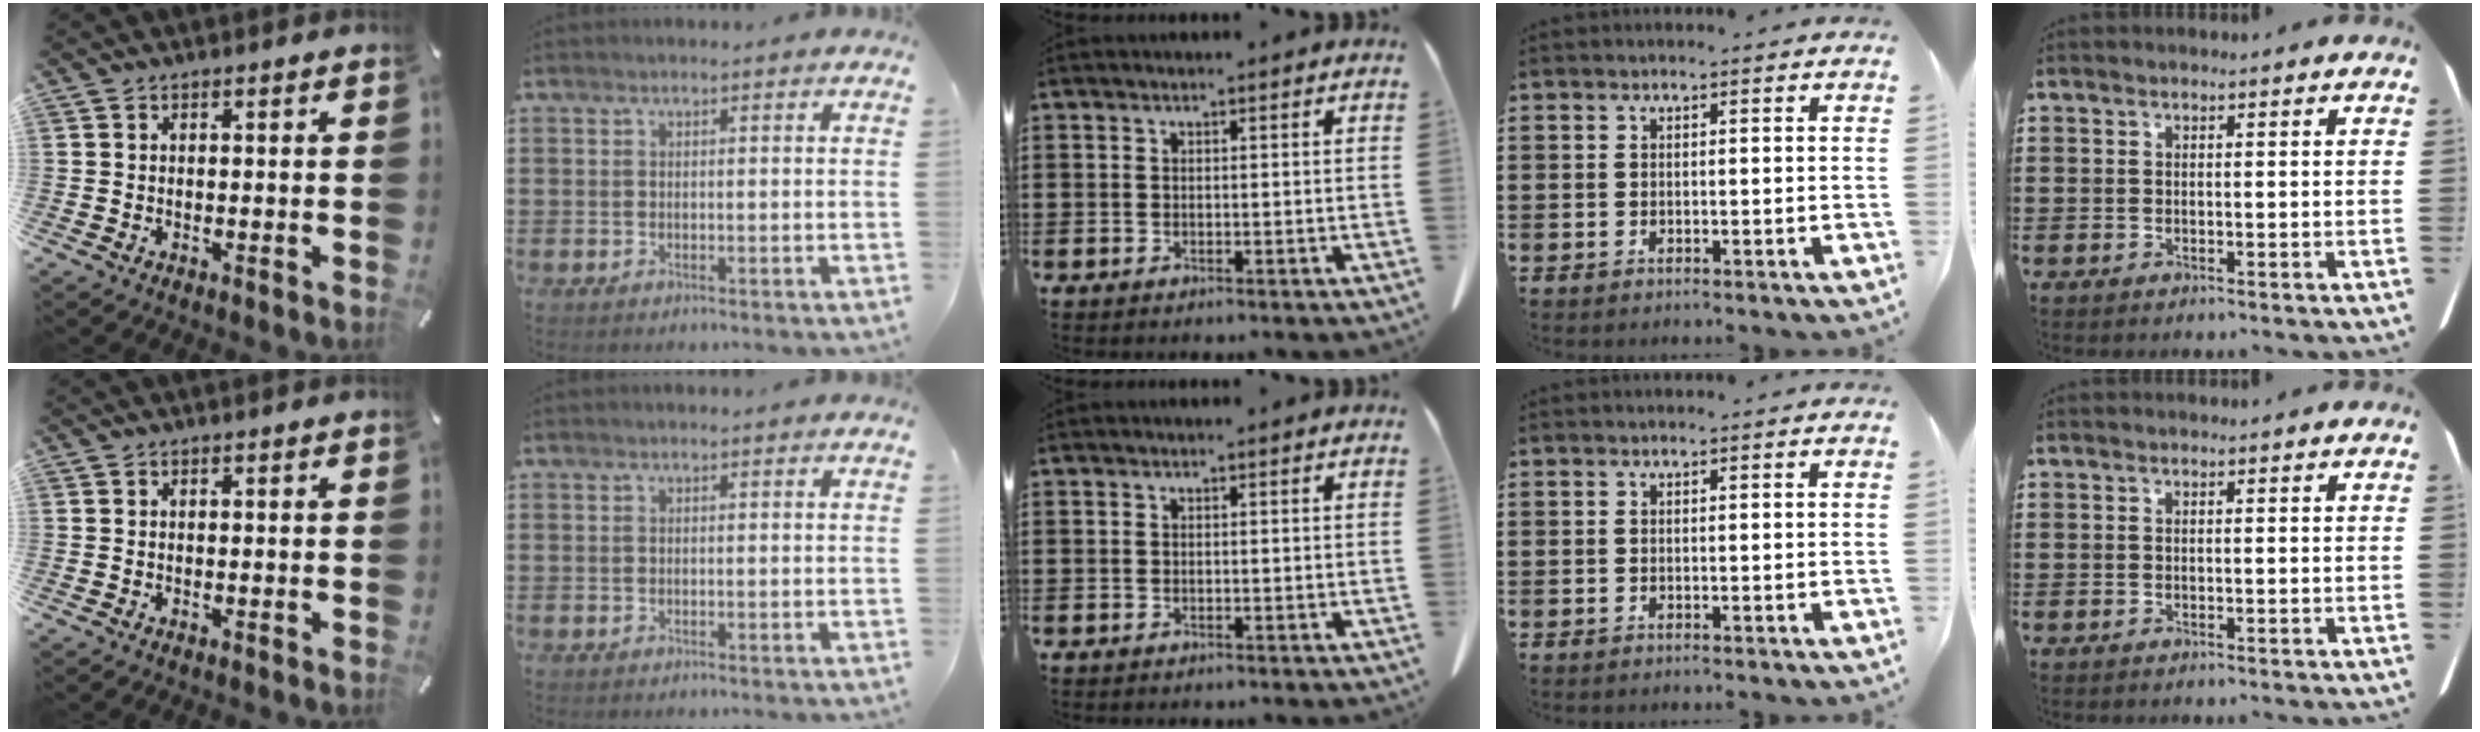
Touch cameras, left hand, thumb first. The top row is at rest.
{}